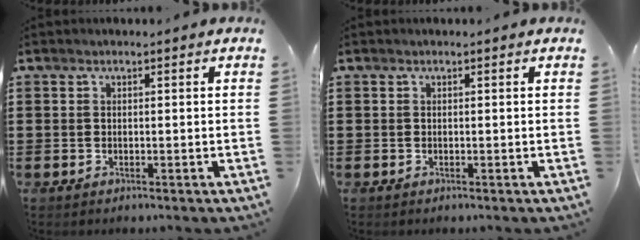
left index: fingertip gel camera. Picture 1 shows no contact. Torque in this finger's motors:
{"motor_torque": [-0.01, 0.00, 0.02, 0.00]}